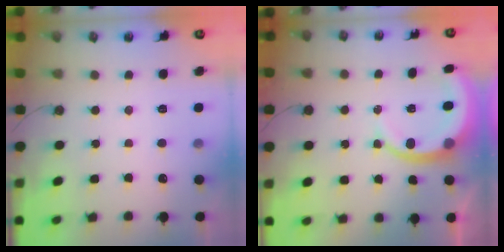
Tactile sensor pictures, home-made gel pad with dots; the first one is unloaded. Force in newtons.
{"total": 10.3, "press": 10.2, "slide": 1.2}